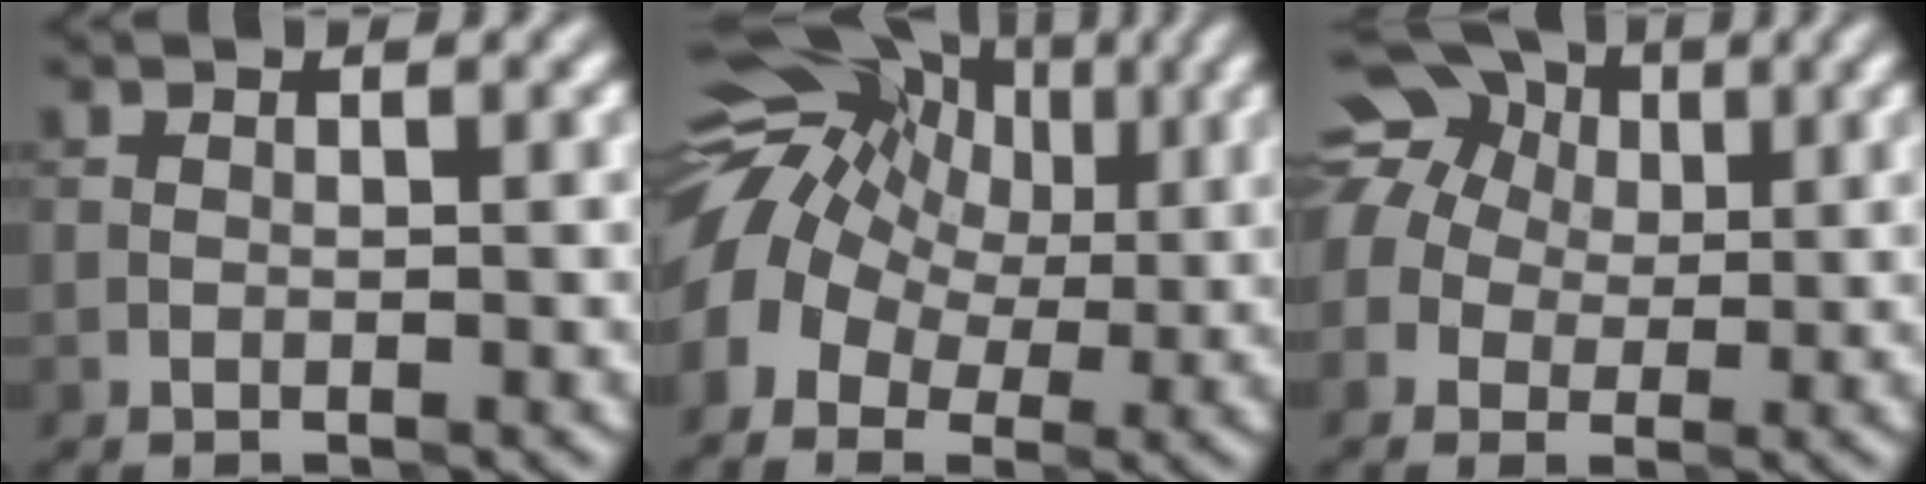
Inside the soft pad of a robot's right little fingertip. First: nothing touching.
{"total": 11.3, "force": [1.8, 8.1, 7.7], "torque": [-0.140, 0.016, 0.034]}
{"total": 13.4, "force": [4.4, 11.2, 6.0], "torque": [-0.140, 0.054, 0.048]}